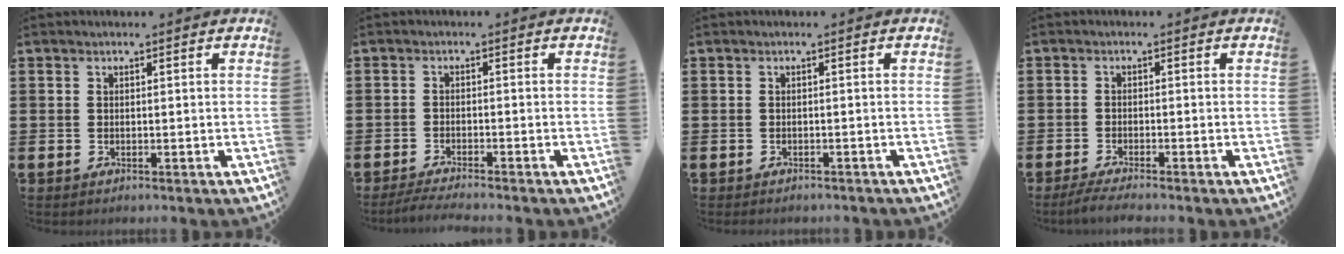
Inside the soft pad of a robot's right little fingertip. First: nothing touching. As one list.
[{"total": 2.0, "force": [-1.8, -0.1, 0.9], "torque": [-0.014, 0.003, -0.033]}, {"total": 0.6, "force": [-0.6, 0.0, 0.0], "torque": [-0.001, -0.002, -0.012]}, {"total": 1.9, "force": [-1.5, 0.0, 1.2], "torque": [-0.019, 0.001, -0.028]}]